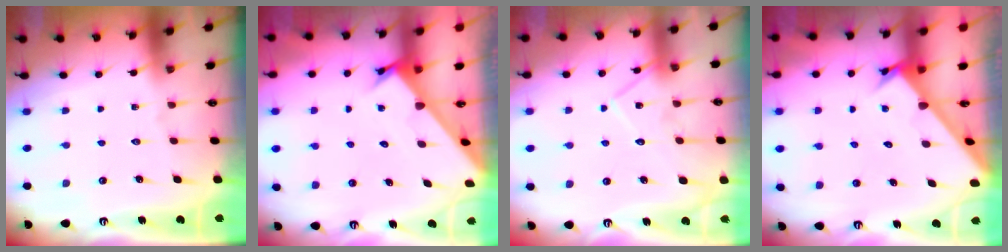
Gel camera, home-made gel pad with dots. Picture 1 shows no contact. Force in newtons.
{"total": 2.2, "press": 2.2, "slide": 0.1}
{"total": 13.3, "press": 13.2, "slide": 0.8}
{"total": 2.7, "press": 2.7, "slide": 0.2}